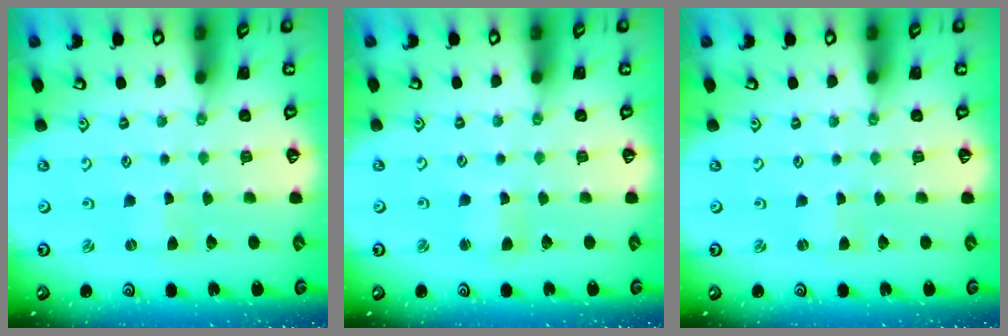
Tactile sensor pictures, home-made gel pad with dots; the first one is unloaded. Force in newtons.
{"total": 2.4, "press": 2.3, "slide": 0.4}
{"total": 0.0}